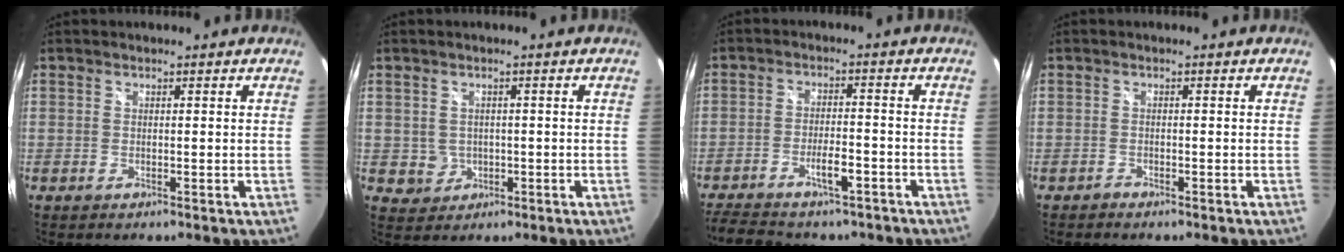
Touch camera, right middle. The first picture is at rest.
{"total": 3.4, "force": [-0.2, 3.3, 0.8], "torque": [-0.018, 0.004, 0.004]}
{"total": 11.2, "force": [-8.9, 3.8, 5.7], "torque": [-0.126, -0.005, -0.140]}
{"total": 0.8, "force": [-0.8, 0.3, -0.1], "torque": [-0.002, 0.000, -0.015]}